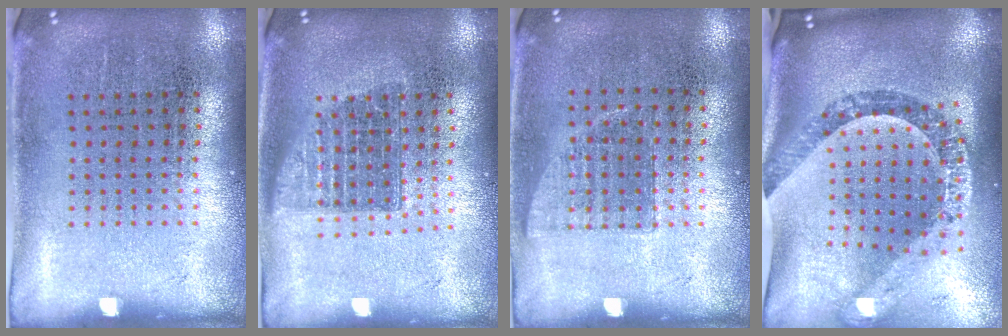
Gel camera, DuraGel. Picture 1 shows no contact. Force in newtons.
{"total": 1.4, "press": 1.1, "slide": 0.8}
{"total": 0.6, "press": 0.6, "slide": 0.2}
{"total": 2.4, "press": 1.9, "slide": 1.5}